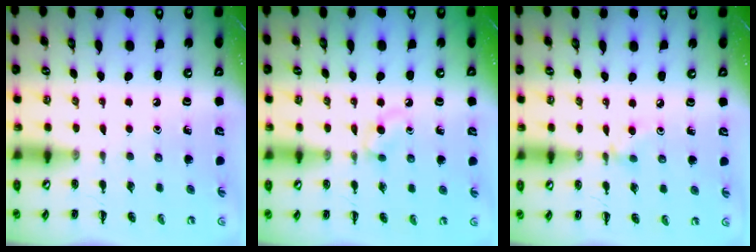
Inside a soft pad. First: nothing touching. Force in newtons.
{"total": 2.4, "press": 2.1, "slide": 1.1}
{"total": 3.0, "press": 2.9, "slide": 1.0}